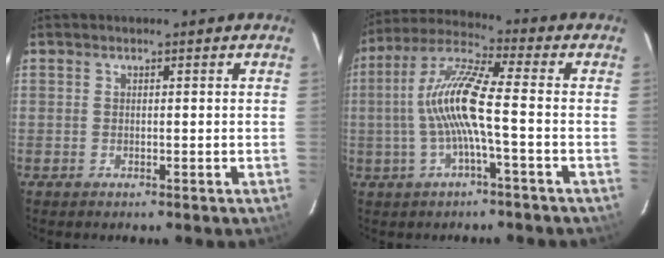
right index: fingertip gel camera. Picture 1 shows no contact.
{"total": 10.9, "force": [-1.5, 0.8, 10.8], "torque": [-0.219, 0.012, -0.030]}